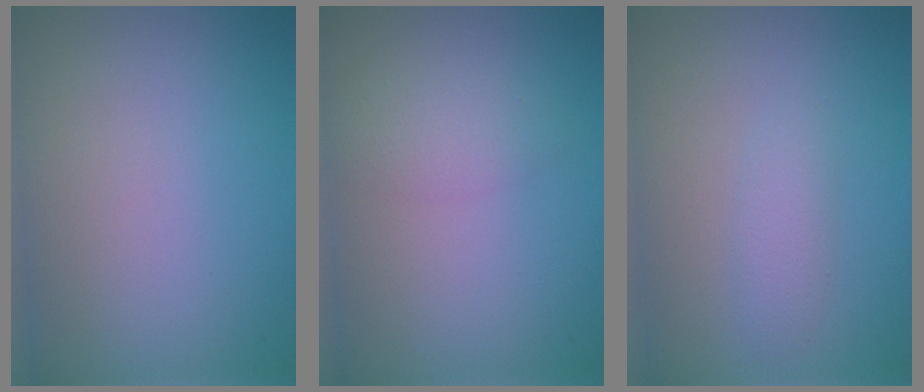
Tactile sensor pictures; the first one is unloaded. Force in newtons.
{"total": 1.9, "press": 1.9, "slide": 0.1}
{"total": 1.5, "press": 1.5, "slide": 0.1}